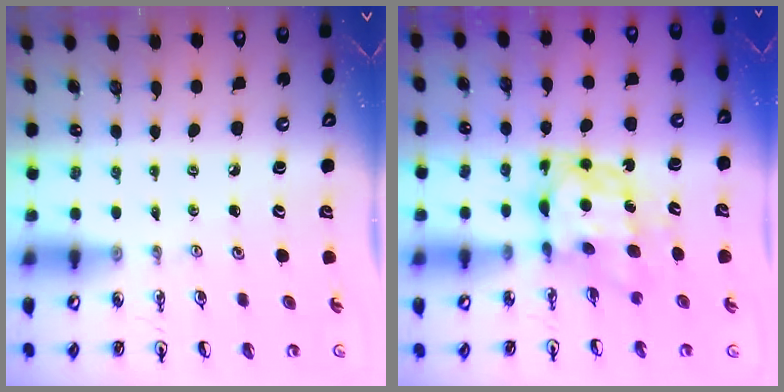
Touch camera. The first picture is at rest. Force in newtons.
{"total": 7.5, "press": 7.5, "slide": 0.7}